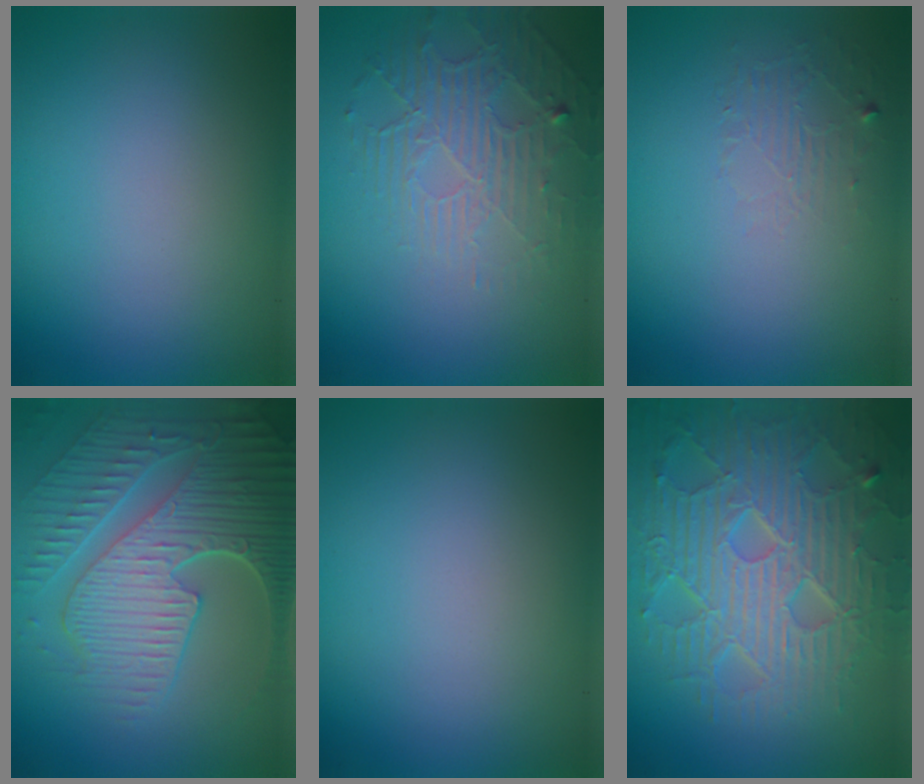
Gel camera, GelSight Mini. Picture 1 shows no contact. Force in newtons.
{"total": 2.6, "press": 2.0, "slide": 1.7}
{"total": 1.4, "press": 0.1, "slide": 1.4}
{"total": 9.4, "press": 6.4, "slide": 6.9}
{"total": 0.0}
{"total": 9.0, "press": 6.4, "slide": 6.3}